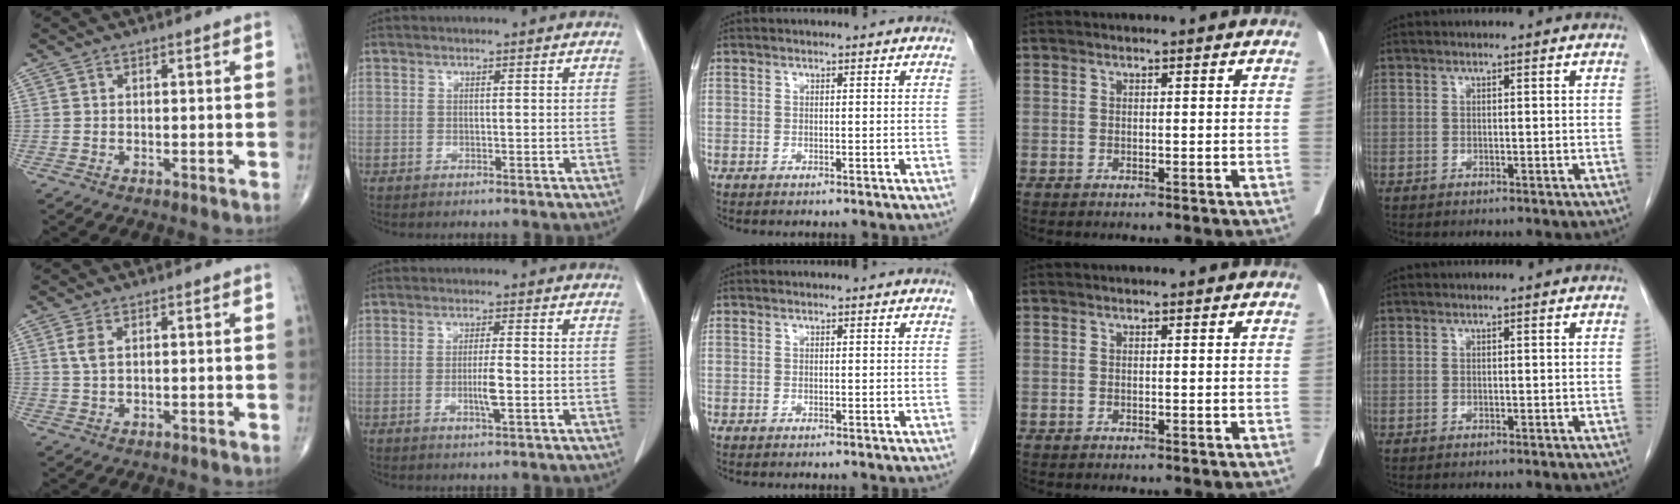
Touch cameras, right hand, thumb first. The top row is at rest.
{"thumb": {"total": 2.8, "force": [0.9, 1.4, 2.2], "torque": [-0.051, 0.004, 0.021]}, "index": {"total": 3.2, "force": [-1.0, -0.1, 3.0], "torque": [-0.059, -0.004, -0.018]}}